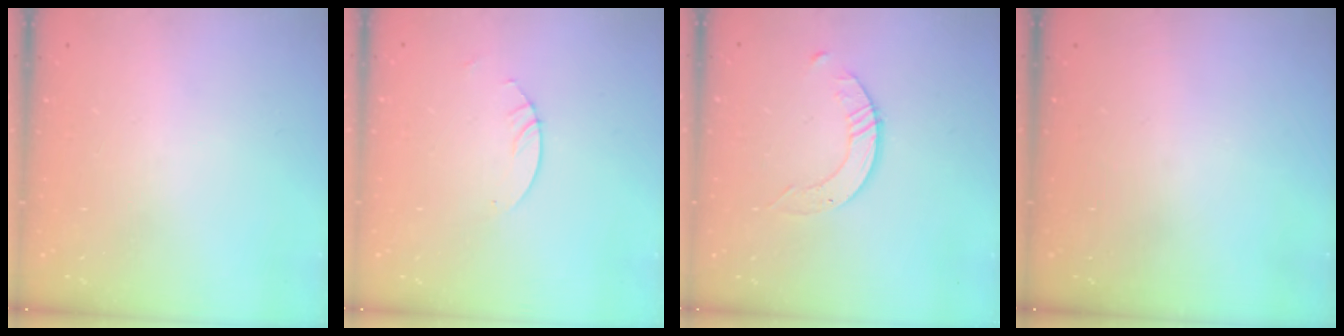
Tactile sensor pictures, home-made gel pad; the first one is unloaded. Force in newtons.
{"total": 2.4, "press": 2.4, "slide": 0.2}
{"total": 3.2, "press": 3.1, "slide": 0.4}
{"total": 0.0}